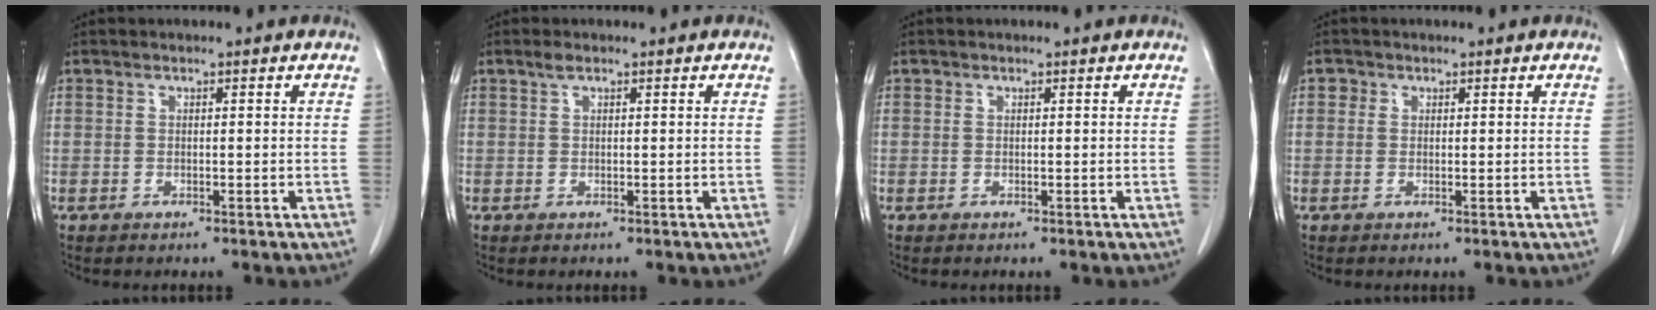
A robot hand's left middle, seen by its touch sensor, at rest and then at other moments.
{"total": 0.9, "force": [0.6, 0.2, 0.6], "torque": [-0.016, 0.006, 0.012]}
{"total": 0.0}
{"total": 0.9, "force": [0.3, 0.9, 0.1], "torque": [0.006, 0.003, 0.002]}